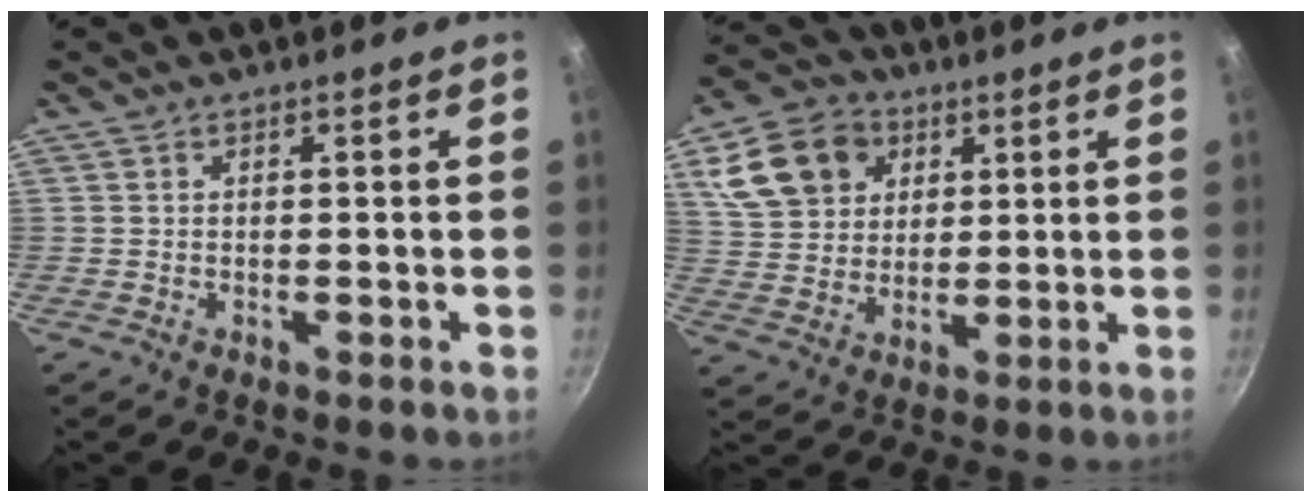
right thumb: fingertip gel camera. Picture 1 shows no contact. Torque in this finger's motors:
{"motor_torque": [-0.62, 1.15, 0.03, 0.00, 0.26]}